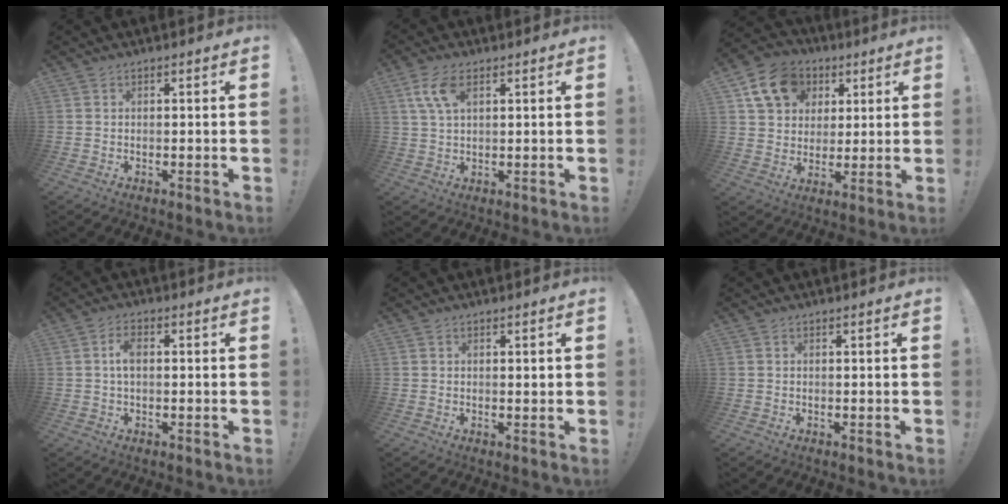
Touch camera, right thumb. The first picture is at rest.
{"total": 7.3, "force": [2.9, 3.5, 5.7], "torque": [-0.110, 0.001, 0.053]}
{"total": 14.1, "force": [6.0, 11.2, 6.2], "torque": [-0.083, -0.021, 0.117]}
{"total": 3.9, "force": [0.3, 2.1, 3.3], "torque": [-0.054, 0.004, 0.002]}
{"total": 0.6, "force": [0.3, 0.3, 0.4], "torque": [-0.001, -0.002, 0.004]}
{"total": 0.0}